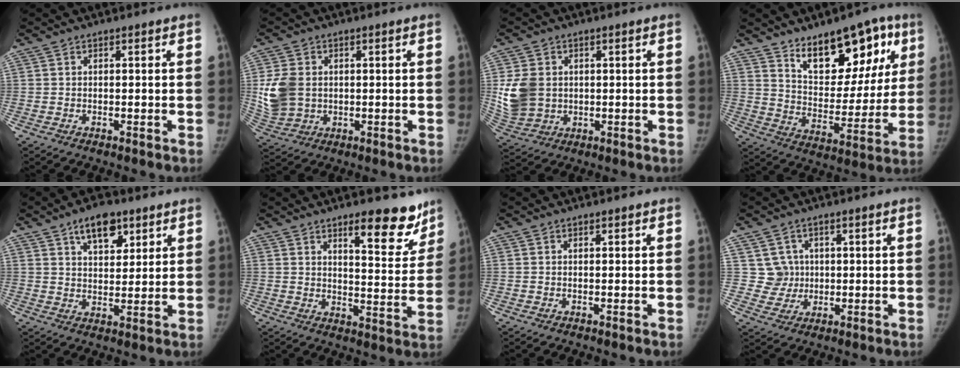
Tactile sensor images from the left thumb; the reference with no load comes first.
{"total": 9.1, "force": [0.8, 7.2, 5.5], "torque": [-0.106, -0.001, 0.027]}
{"total": 9.7, "force": [1.0, 7.8, 5.6], "torque": [-0.100, -0.003, 0.032]}
{"total": 18.0, "force": [10.0, 9.2, 11.8], "torque": [-0.102, -0.053, 0.157]}
{"total": 8.6, "force": [5.0, 4.6, 5.3], "torque": [-0.053, -0.025, 0.078]}
{"total": 11.7, "force": [8.2, 3.9, 7.4], "torque": [-0.052, -0.055, 0.115]}
{"total": 0.0}
{"total": 4.8, "force": [1.1, 4.6, 0.1], "torque": [0.027, -0.001, 0.021]}